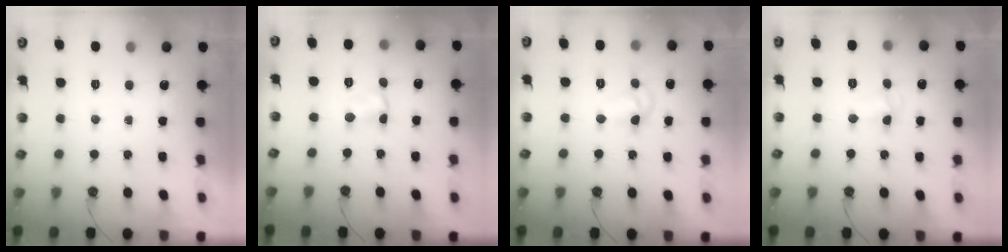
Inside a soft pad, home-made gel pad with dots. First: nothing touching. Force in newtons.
{"total": 2.3, "press": 2.3, "slide": 0.3}
{"total": 7.1, "press": 7.1, "slide": 0.7}
{"total": 3.0, "press": 2.9, "slide": 0.5}